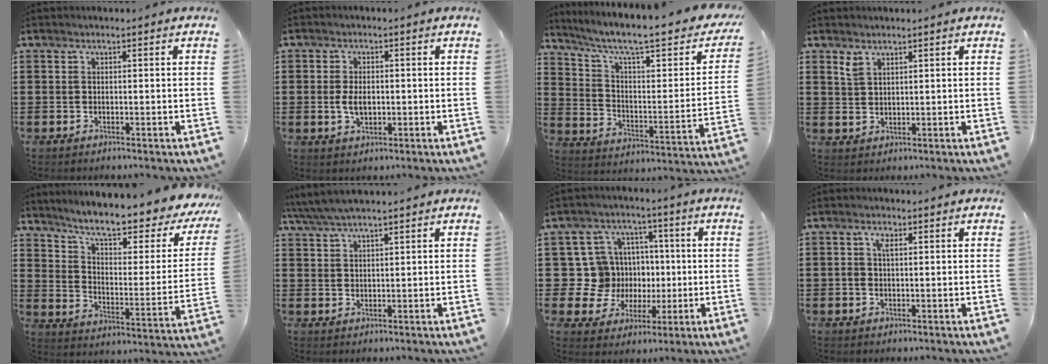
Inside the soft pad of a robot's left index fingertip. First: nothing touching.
{"total": 3.6, "force": [-0.2, 2.0, 3.0], "torque": [-0.065, 0.003, -0.005]}
{"total": 7.9, "force": [5.6, 1.3, 5.5], "torque": [-0.120, -0.040, 0.086]}
{"total": 2.3, "force": [1.7, 0.9, 1.2], "torque": [-0.028, 0.001, 0.033]}
{"total": 8.9, "force": [7.2, 0.7, 5.3], "torque": [-0.113, -0.056, 0.114]}
{"total": 3.5, "force": [3.1, 0.2, 1.7], "torque": [-0.041, -0.002, 0.057]}
{"total": 11.0, "force": [0.7, 10.6, 3.0], "torque": [-0.120, 0.010, 0.025]}
{"total": 2.1, "force": [0.5, 1.0, 1.8], "torque": [-0.046, 0.006, 0.004]}